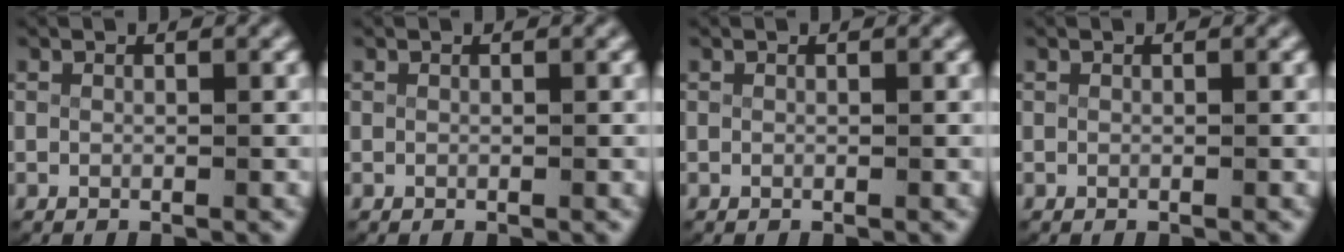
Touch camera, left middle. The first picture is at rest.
{"total": 0.0}
{"total": 0.0}
{"total": 0.0}